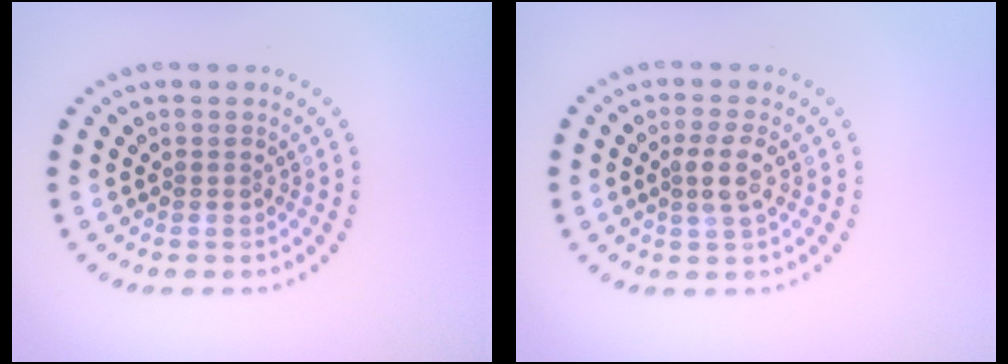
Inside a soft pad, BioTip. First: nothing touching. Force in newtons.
{"total": 2.3, "press": 2.0, "slide": 1.1}